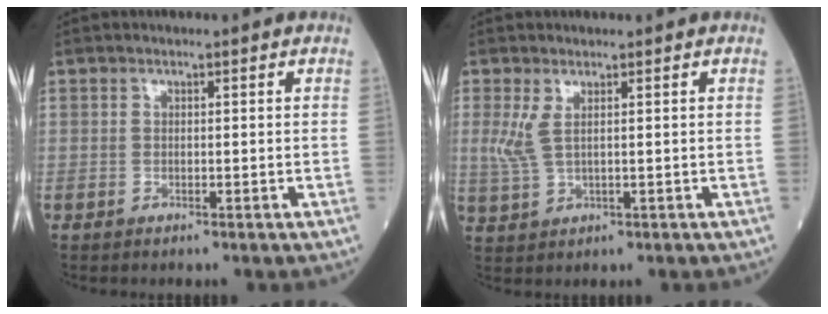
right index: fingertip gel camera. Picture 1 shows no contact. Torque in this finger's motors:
{"motor_torque": [0.59, 0.19, 0.31, 0.08]}